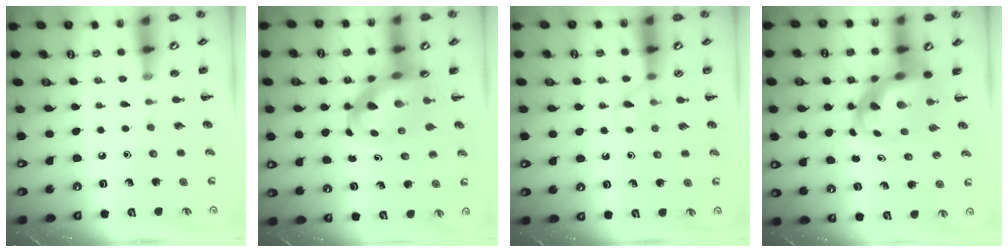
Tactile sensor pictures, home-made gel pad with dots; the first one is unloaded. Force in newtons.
{"total": 8.8, "press": 8.3, "slide": 2.9}
{"total": 4.4, "press": 4.1, "slide": 1.5}
{"total": 7.8, "press": 7.5, "slide": 2.2}